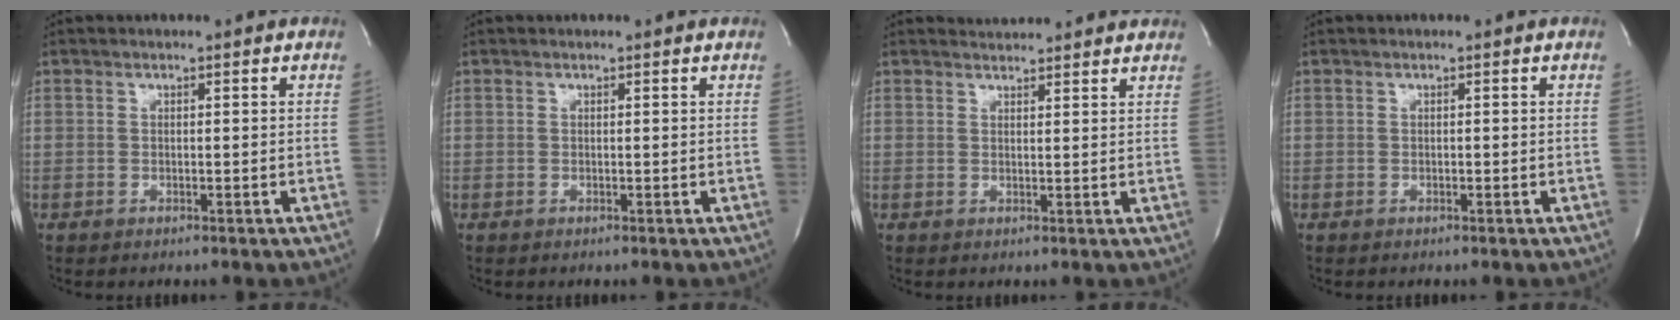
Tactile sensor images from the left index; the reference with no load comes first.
{"total": 0.8, "force": [0.8, 0.0, 0.2], "torque": [-0.007, 0.001, 0.006]}
{"total": 5.4, "force": [5.3, 0.6, 0.8], "torque": [-0.016, 0.020, 0.058]}
{"total": 0.0}